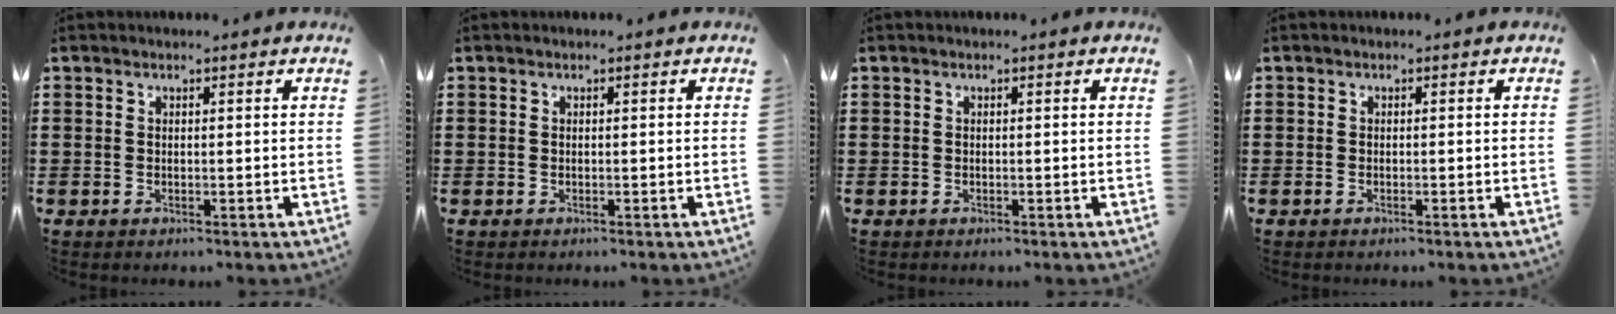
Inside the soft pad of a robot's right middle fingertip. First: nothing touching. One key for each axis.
{"total": 0.0}
{"total": 0.0}
{"total": 0.0}